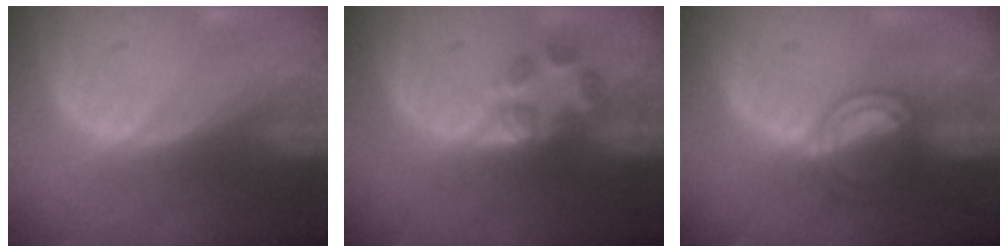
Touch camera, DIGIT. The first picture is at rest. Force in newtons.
{"total": 3.7, "press": 3.5, "slide": 0.9}
{"total": 5.1, "press": 4.7, "slide": 1.9}